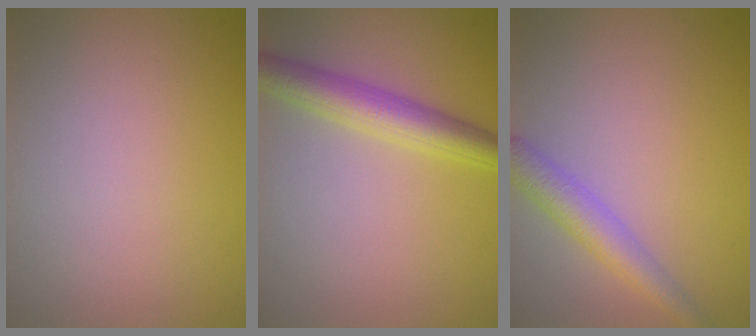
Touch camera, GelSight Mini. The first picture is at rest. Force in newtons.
{"total": 4.3, "press": 4.3, "slide": 0.1}
{"total": 3.1, "press": 3.1, "slide": 0.1}